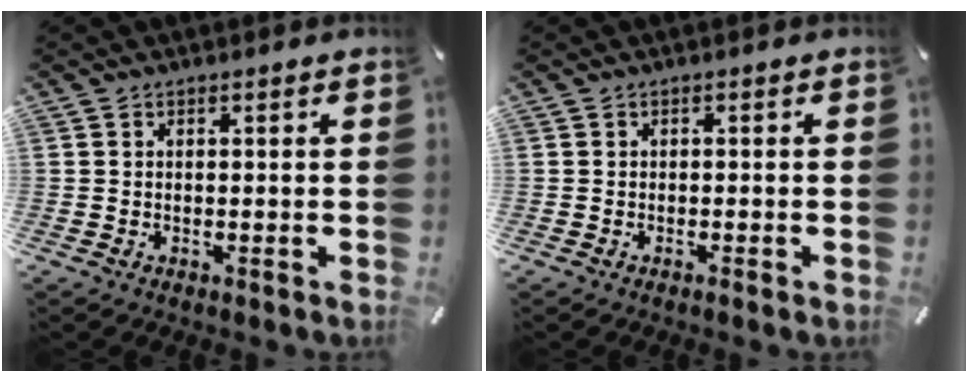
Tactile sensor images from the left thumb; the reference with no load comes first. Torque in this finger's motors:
{"motor_torque": [-0.34, -0.40, -0.12, 0.29, 0.04]}